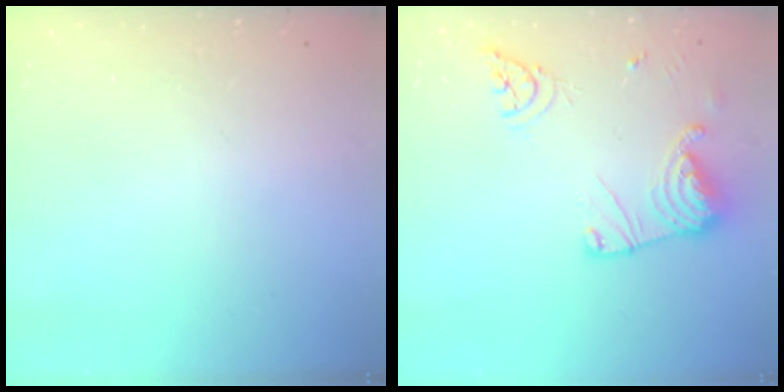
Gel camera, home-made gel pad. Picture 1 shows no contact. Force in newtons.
{"total": 15.0, "press": 14.9, "slide": 1.5}